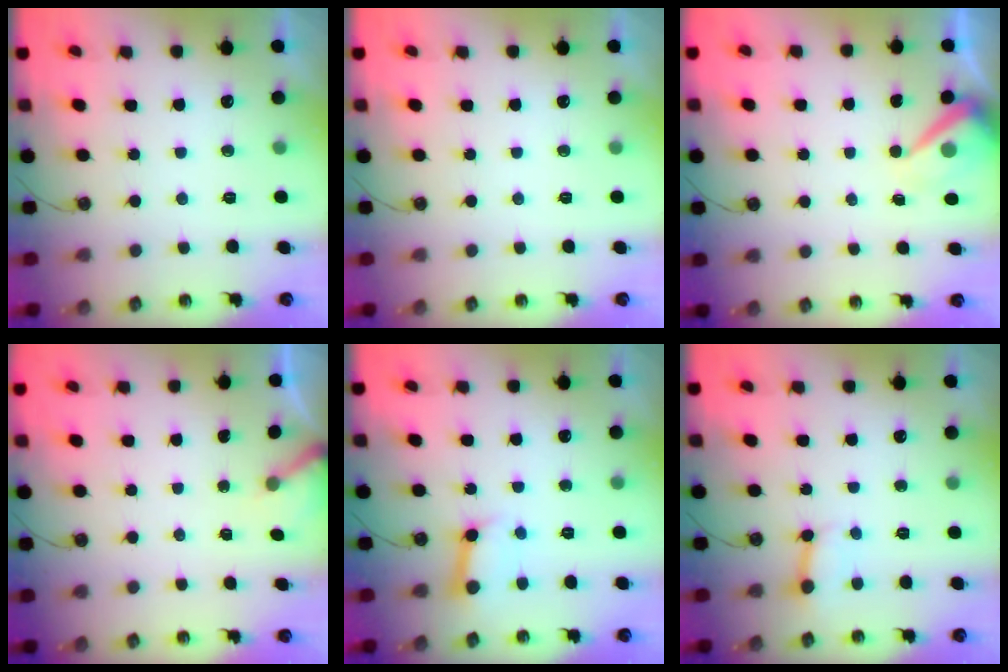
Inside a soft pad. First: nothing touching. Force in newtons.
{"total": 0.0}
{"total": 7.4, "press": 7.3, "slide": 1.0}
{"total": 2.3, "press": 2.3, "slide": 0.2}
{"total": 7.0, "press": 7.0, "slide": 0.9}
{"total": 3.4, "press": 3.4, "slide": 0.3}